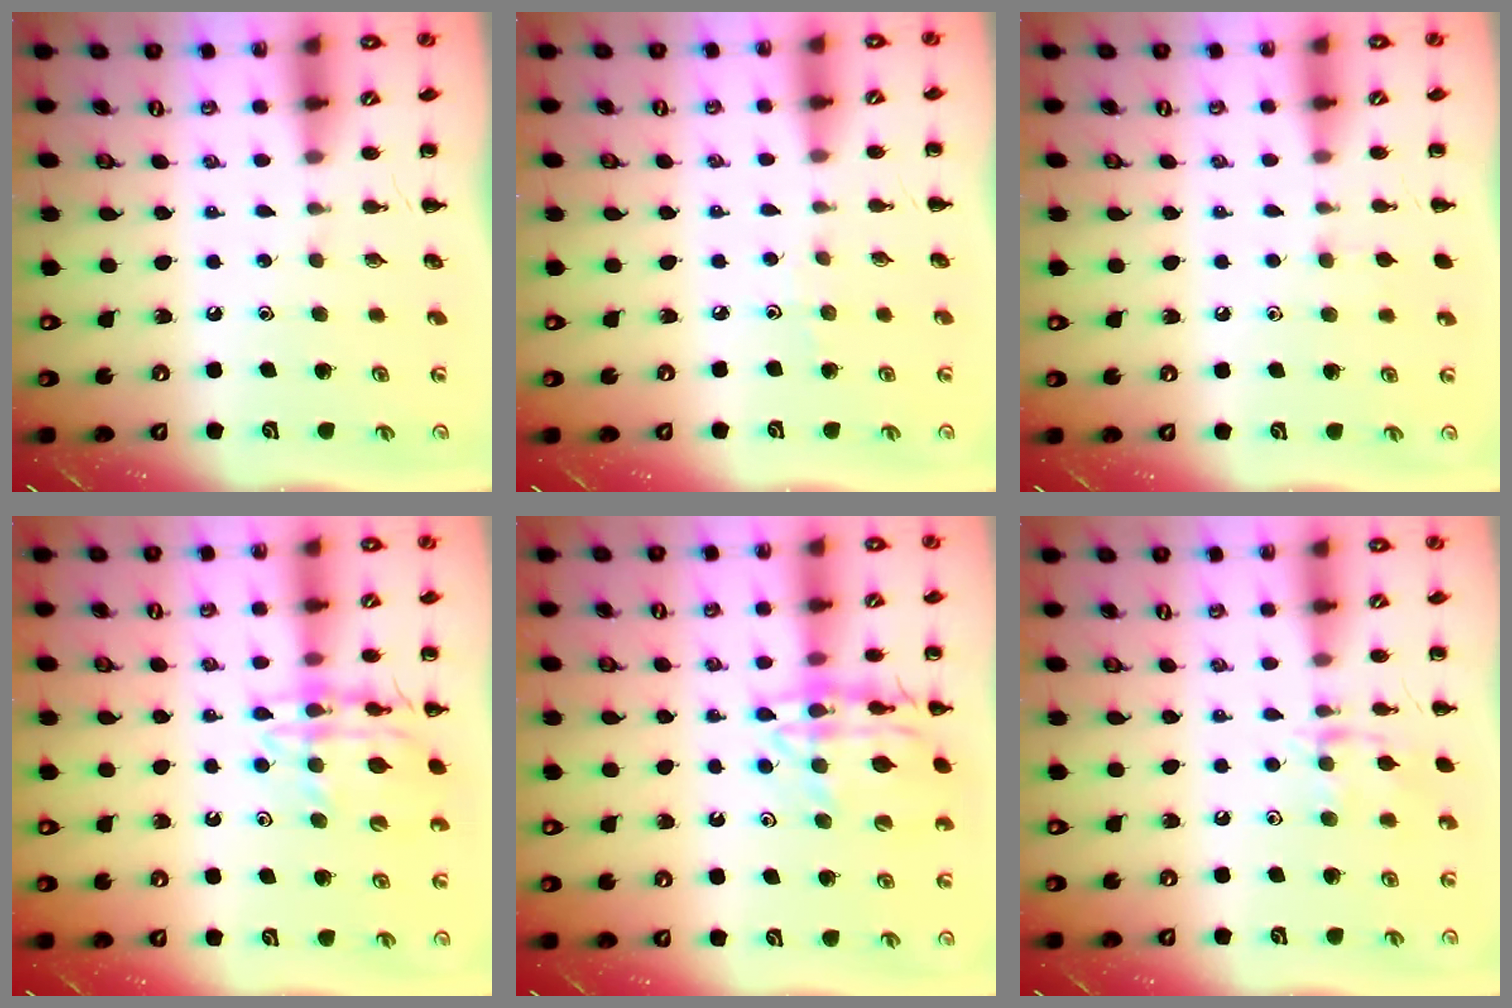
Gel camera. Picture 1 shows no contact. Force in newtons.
{"total": 2.9, "press": 2.7, "slide": 1.2}
{"total": 4.4, "press": 4.2, "slide": 1.1}
{"total": 14.5, "press": 14.3, "slide": 2.4}
{"total": 16.1, "press": 16.0, "slide": 2.2}
{"total": 10.1, "press": 10.1, "slide": 0.7}